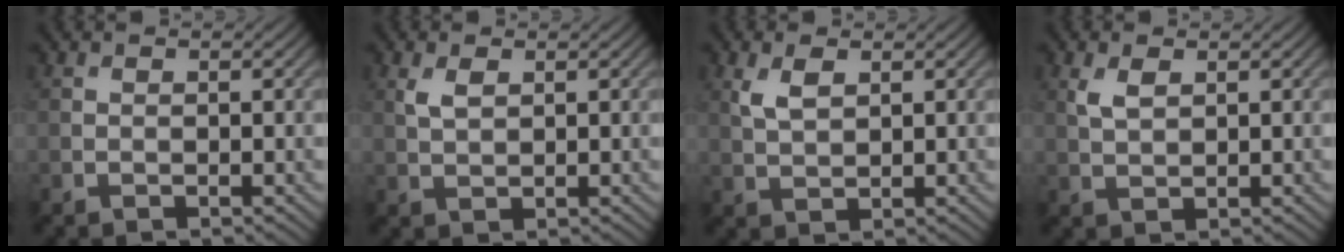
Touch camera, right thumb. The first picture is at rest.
{"total": 2.2, "force": [1.0, 1.1, 1.6], "torque": [-0.041, 0.000, 0.022]}
{"total": 3.1, "force": [1.4, 1.5, 2.3], "torque": [-0.056, 0.000, 0.032]}
{"total": 2.5, "force": [1.1, 1.2, 1.8], "torque": [-0.047, 0.000, 0.026]}